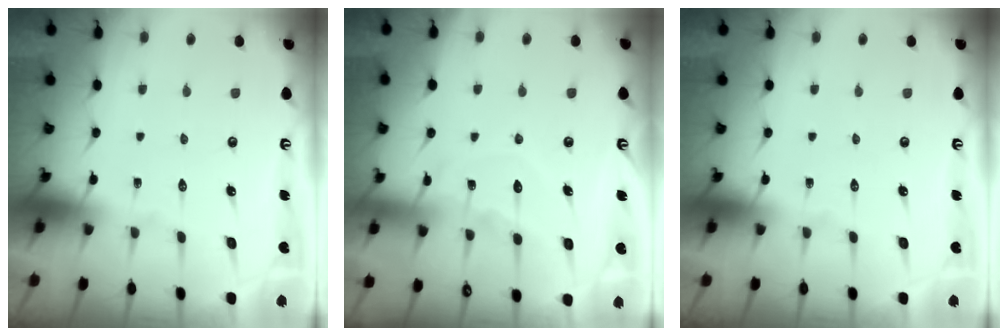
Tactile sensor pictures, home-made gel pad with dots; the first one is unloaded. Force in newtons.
{"total": 10.3, "press": 10.3, "slide": 0.9}
{"total": 0.0}